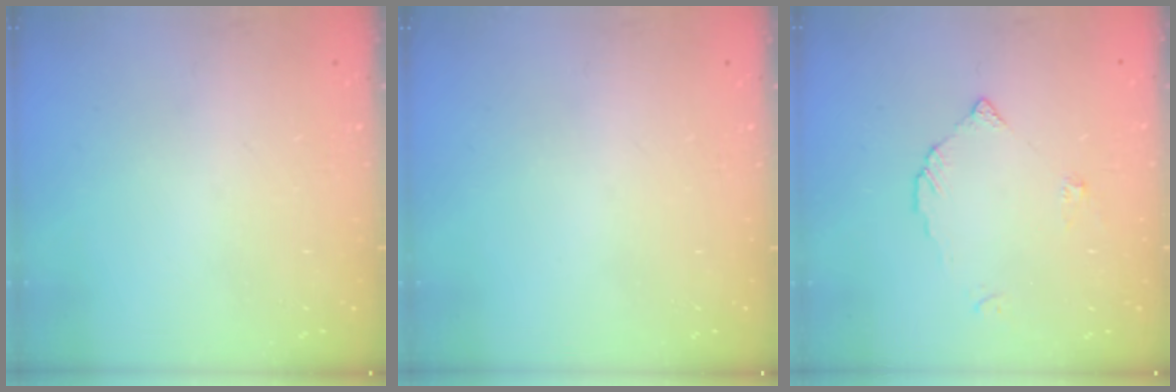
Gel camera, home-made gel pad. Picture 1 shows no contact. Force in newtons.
{"total": 0.0}
{"total": 3.0, "press": 3.0, "slide": 0.3}